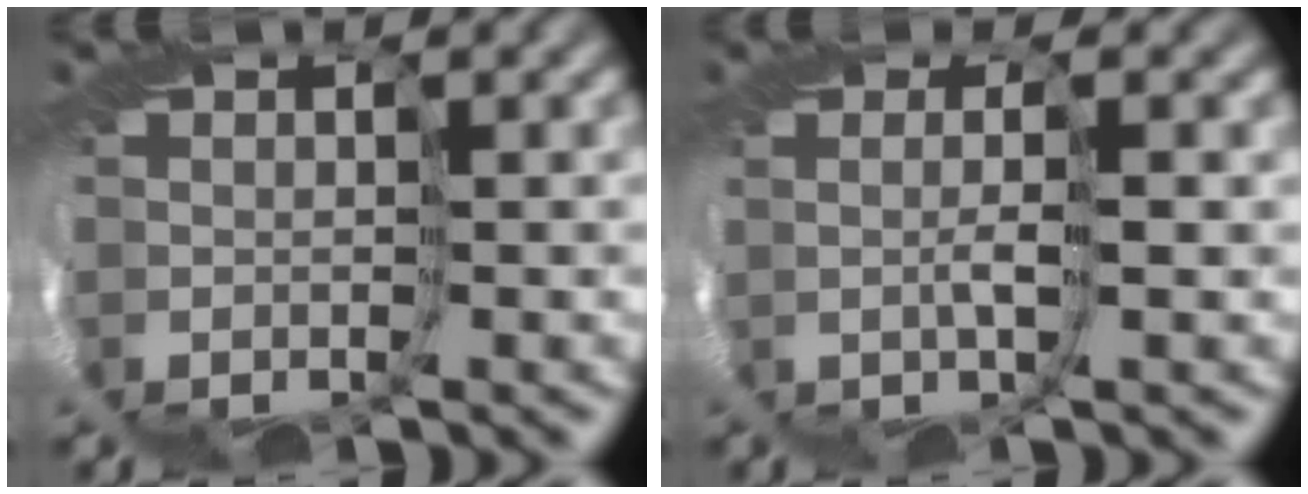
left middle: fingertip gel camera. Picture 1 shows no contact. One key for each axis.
{"total": 3.3, "fx": 0.7, "fy": -3.0, "fz": -1.2, "tx": 0.007, "ty": 0.000, "tz": 0.002}